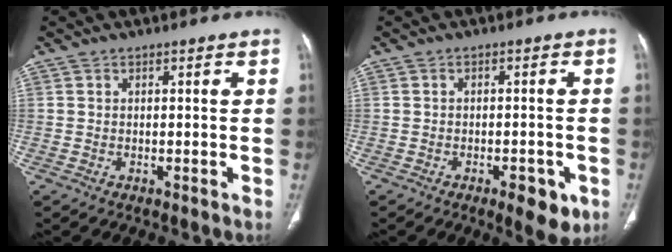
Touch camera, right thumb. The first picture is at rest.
{"total": 6.1, "force": [-2.9, 2.5, 4.8], "torque": [-0.052, 0.004, -0.033]}